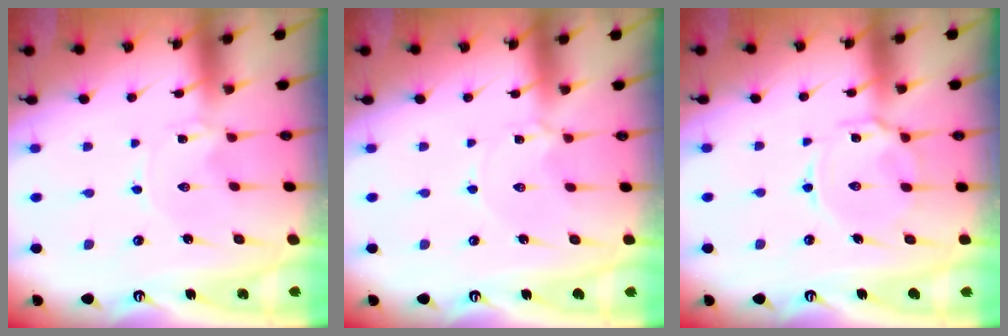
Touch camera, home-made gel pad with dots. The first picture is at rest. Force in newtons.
{"total": 2.3, "press": 2.3, "slide": 0.4}
{"total": 8.0, "press": 7.9, "slide": 0.6}